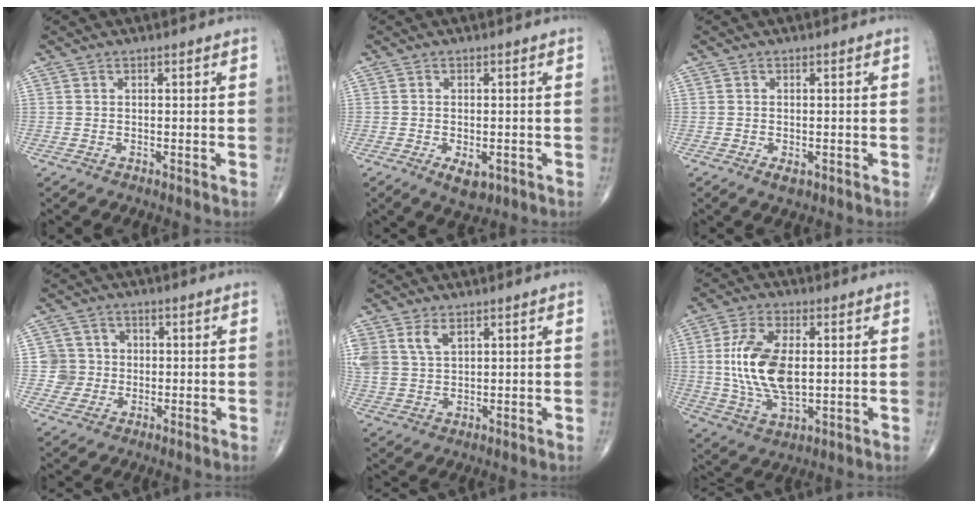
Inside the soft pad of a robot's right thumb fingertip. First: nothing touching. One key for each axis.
{"total": 4.0, "fx": -1.5, "fy": 2.1, "fz": 3.0, "tx": -0.043, "ty": -0.001, "tz": -0.016}
{"total": 1.7, "fx": -0.7, "fy": 0.9, "fz": 1.2, "tx": -0.017, "ty": -0.001, "tz": -0.007}
{"total": 5.3, "fx": -0.1, "fy": 5.3, "fz": 0.2, "tx": 0.033, "ty": 0.012, "tz": -0.007}
{"total": 8.2, "fx": 3.8, "fy": 5.3, "fz": 4.9, "tx": -0.109, "ty": -0.003, "tz": 0.086}
{"total": 14.3, "fx": 1.1, "fy": 7.4, "fz": 12.2, "tx": -0.237, "ty": -0.006, "tz": 0.026}